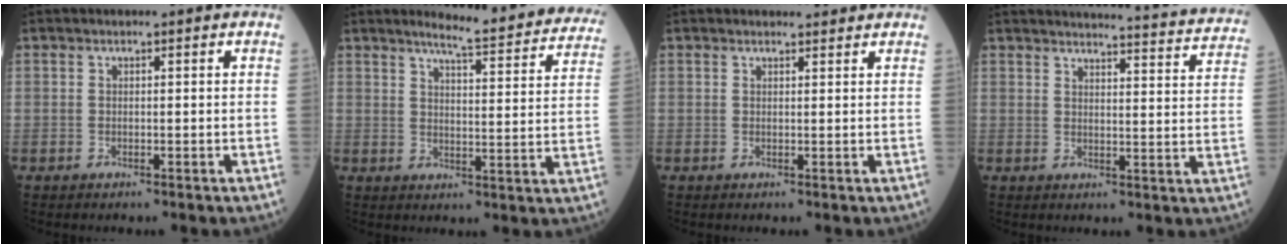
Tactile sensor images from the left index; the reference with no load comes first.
{"total": 16.9, "force": [15.5, 1.4, 6.5], "torque": [-0.075, -0.054, 0.171]}
{"total": 2.4, "force": [2.3, 0.5, 0.3], "torque": [-0.008, 0.009, 0.029]}
{"total": 19.3, "force": [18.7, 0.9, 4.6], "torque": [-0.054, -0.069, 0.200]}